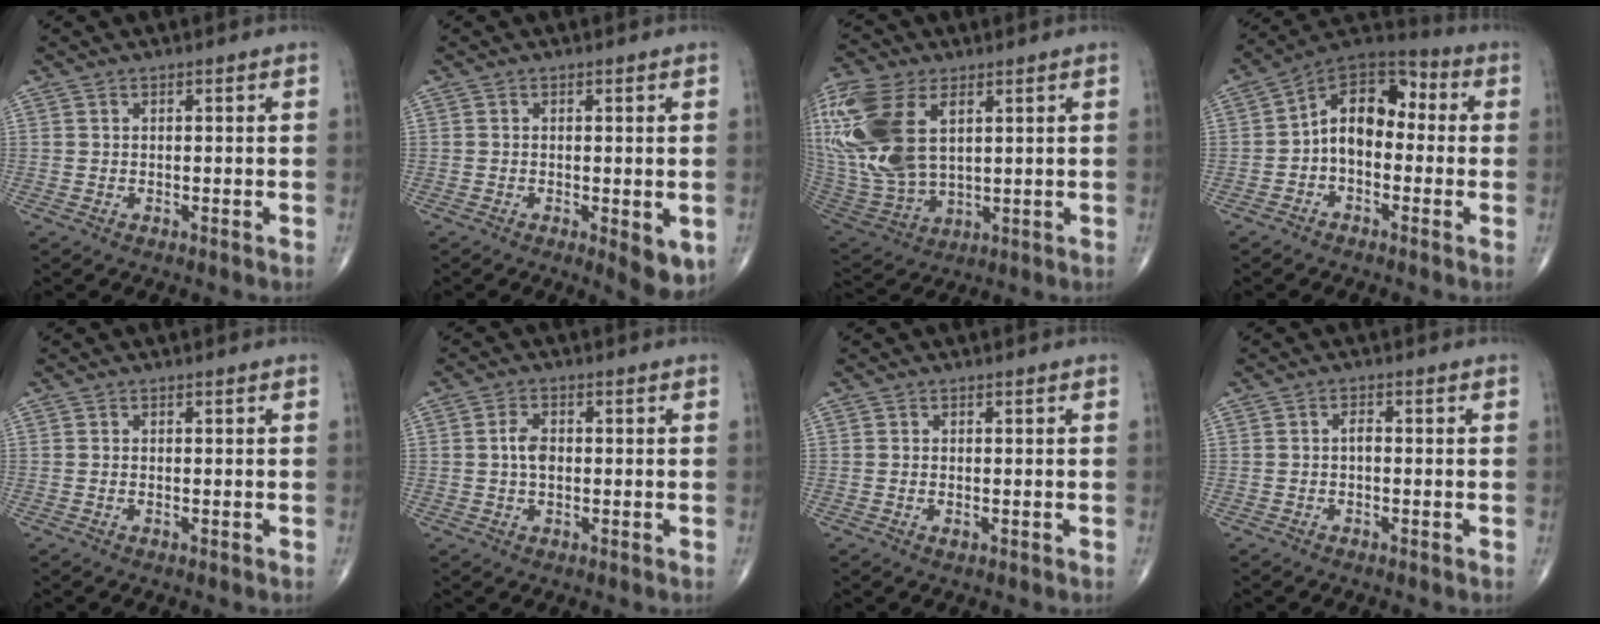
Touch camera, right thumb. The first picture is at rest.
{"total": 5.5, "force": [-1.4, 1.9, 5.0], "torque": [-0.064, -0.015, -0.016]}
{"total": 22.6, "force": [6.4, 12.8, 17.5], "torque": [-0.417, -0.014, 0.129]}
{"total": 11.9, "force": [-0.7, 7.8, 9.0], "torque": [-0.108, 0.043, -0.031]}
{"total": 0.0}
{"total": 3.6, "force": [0.0, 2.2, 2.9], "torque": [-0.050, 0.004, -0.004]}
{"total": 0.8, "force": [-0.2, 0.4, 0.7], "torque": [-0.014, -0.002, -0.004]}
{"total": 1.4, "force": [-0.3, 0.7, 1.1], "torque": [-0.013, 0.004, -0.009]}